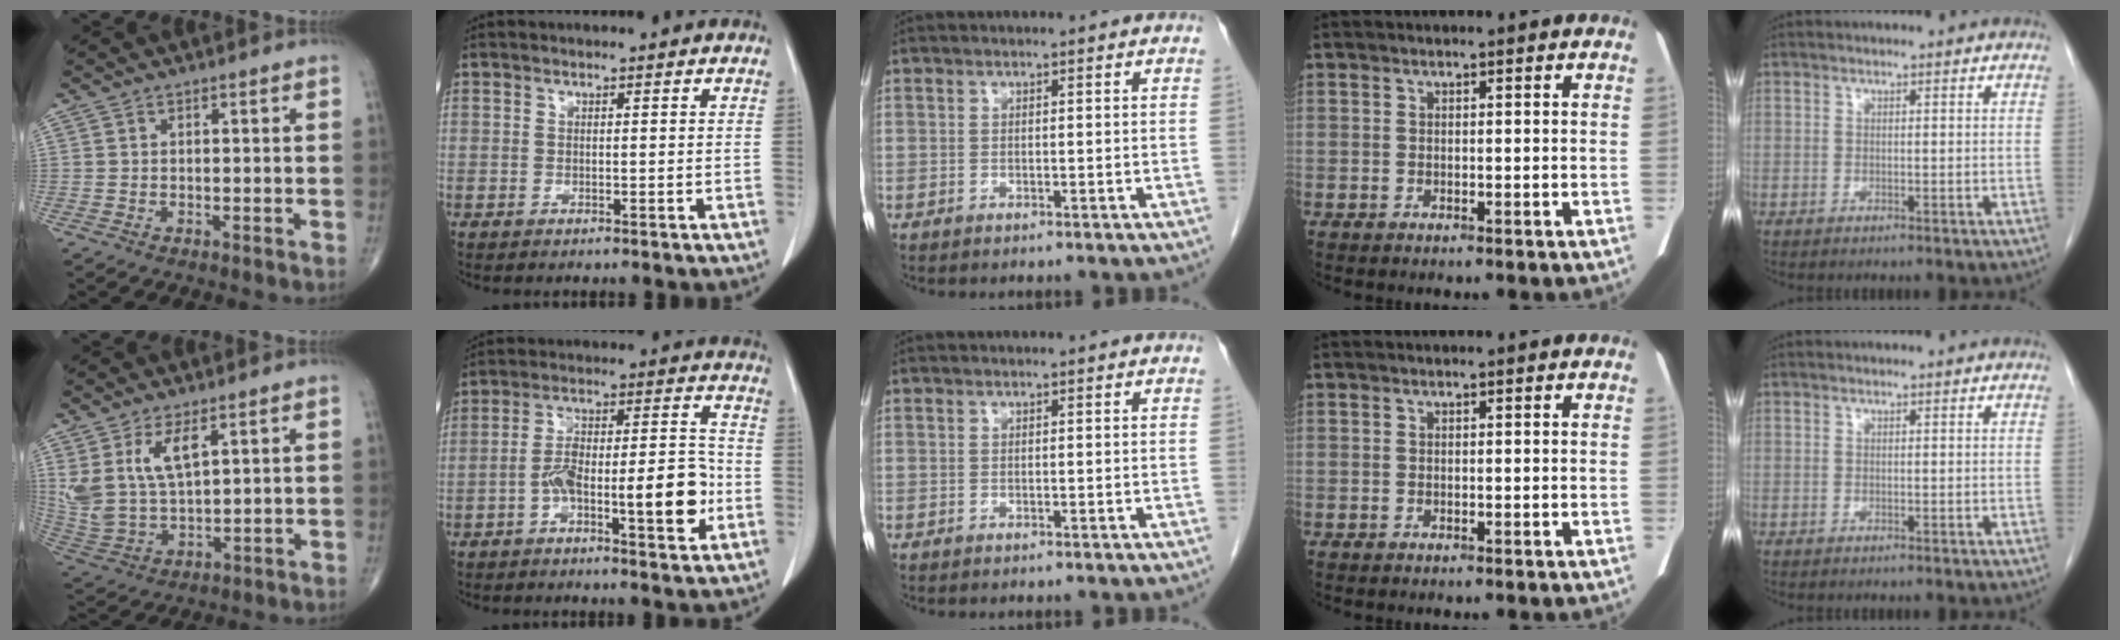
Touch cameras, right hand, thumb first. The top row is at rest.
{"thumb": {"total": 10.6, "force": [4.6, 4.9, 8.3], "torque": [-0.168, -0.019, 0.107]}, "index": {"total": 12.8, "force": [-4.1, 3.0, 11.7], "torque": [-0.185, 0.029, -0.061]}}